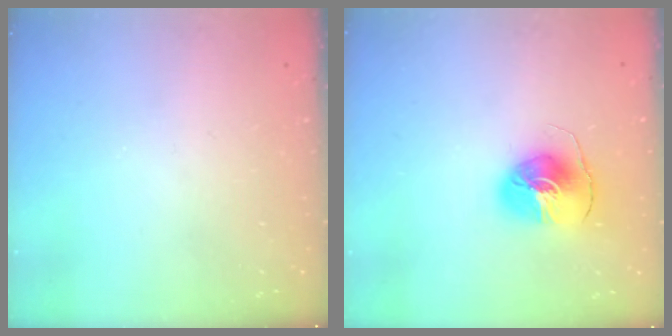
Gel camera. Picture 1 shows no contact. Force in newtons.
{"total": 8.3, "press": 8.2, "slide": 0.9}